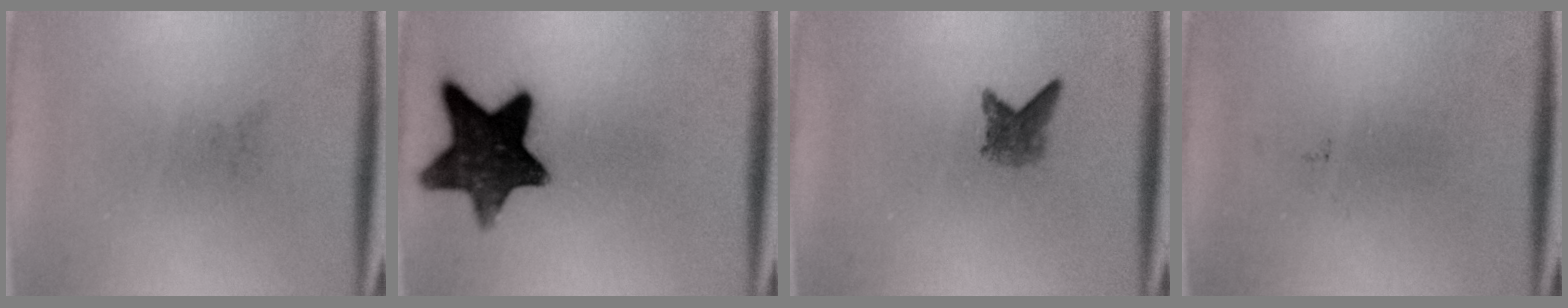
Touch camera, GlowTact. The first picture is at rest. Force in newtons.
{"total": 14.1}
{"total": 2.3}
{"total": 0.0}